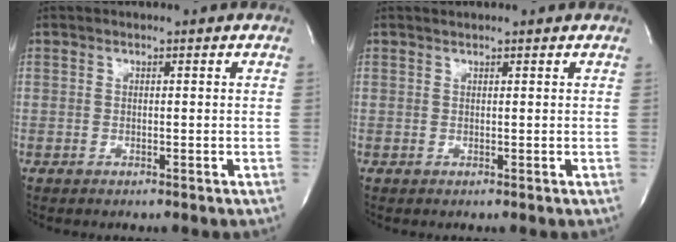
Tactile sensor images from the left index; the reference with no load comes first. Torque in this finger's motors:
{"motor_torque": [-0.01, -0.03, -0.01, 0.01]}